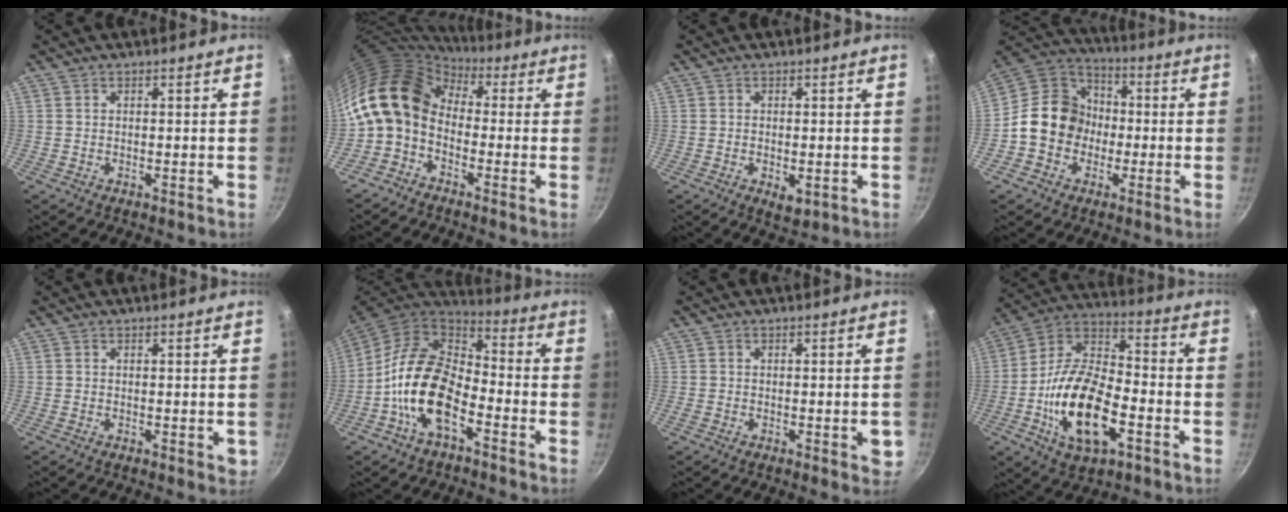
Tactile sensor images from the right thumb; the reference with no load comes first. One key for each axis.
{"total": 12.9, "fx": 0.1, "fy": 9.4, "fz": 8.9, "tx": -0.149, "ty": 0.033, "tz": -0.022}
{"total": 3.1, "fx": -0.7, "fy": 1.6, "fz": 2.6, "tx": -0.041, "ty": -0.011, "tz": -0.008}
{"total": 13.6, "fx": -2.1, "fy": 11.8, "fz": 6.5, "tx": -0.067, "ty": 0.045, "tz": -0.056}
{"total": 1.4, "fx": 0.0, "fy": 0.6, "fz": 1.3, "tx": -0.011, "ty": -0.002, "tz": -0.001}
{"total": 15.9, "fx": -5.4, "fy": 8.9, "fz": 12.0, "tx": -0.206, "ty": 0.045, "tz": -0.119}
{"total": 3.4, "fx": -0.8, "fy": 1.3, "fz": 3.1, "tx": -0.031, "ty": -0.003, "tz": -0.012}
{"total": 19.9, "fx": -6.1, "fy": 10.0, "fz": 16.1, "tx": -0.292, "ty": 0.034, "tz": -0.123}